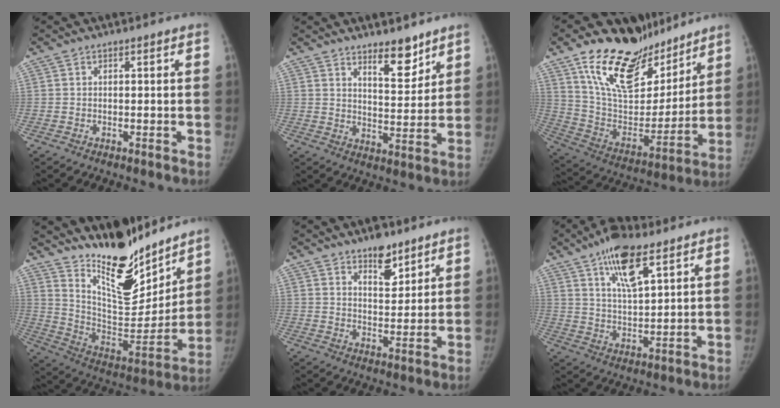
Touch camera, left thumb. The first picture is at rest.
{"total": 7.8, "force": [5.9, 2.8, 4.2], "torque": [-0.037, -0.052, 0.092]}
{"total": 24.5, "force": [17.6, 11.6, 12.5], "torque": [-0.165, -0.086, 0.304]}
{"total": 20.9, "force": [17.1, 6.8, 9.9], "torque": [-0.104, -0.127, 0.289]}
{"total": 6.7, "force": [4.8, 3.0, 3.5], "torque": [-0.025, -0.037, 0.075]}
{"total": 11.6, "force": [6.8, 4.0, 8.5], "torque": [-0.132, -0.029, 0.118]}